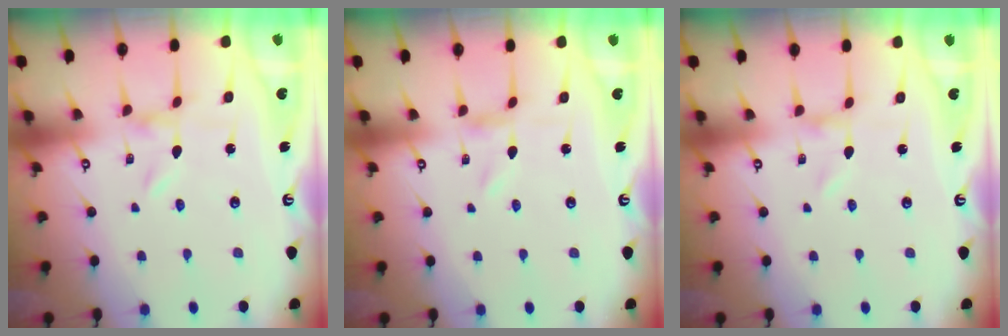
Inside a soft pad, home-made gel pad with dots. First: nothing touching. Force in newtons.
{"total": 0.0}
{"total": 0.0}